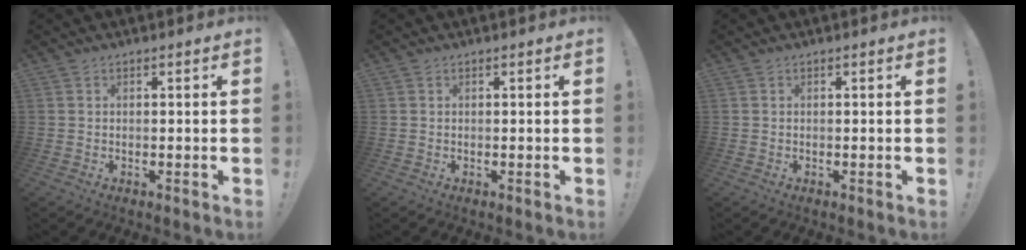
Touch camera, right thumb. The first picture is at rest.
{"total": 0.0}
{"total": 0.0}